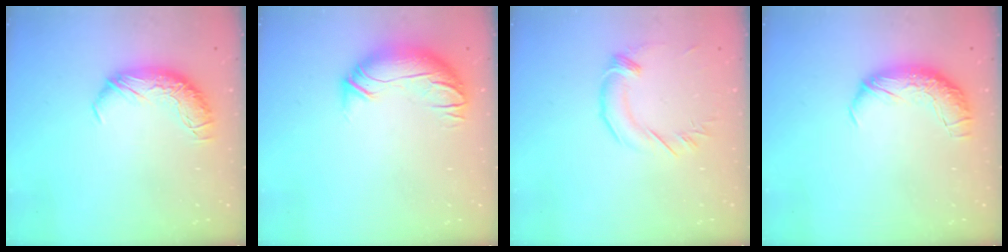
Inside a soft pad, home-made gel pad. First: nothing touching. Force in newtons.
{"total": 3.0, "press": 1.0, "slide": 2.8}
{"total": 1.6, "press": 1.6, "slide": 0.3}
{"total": 2.4, "press": 1.1, "slide": 2.2}